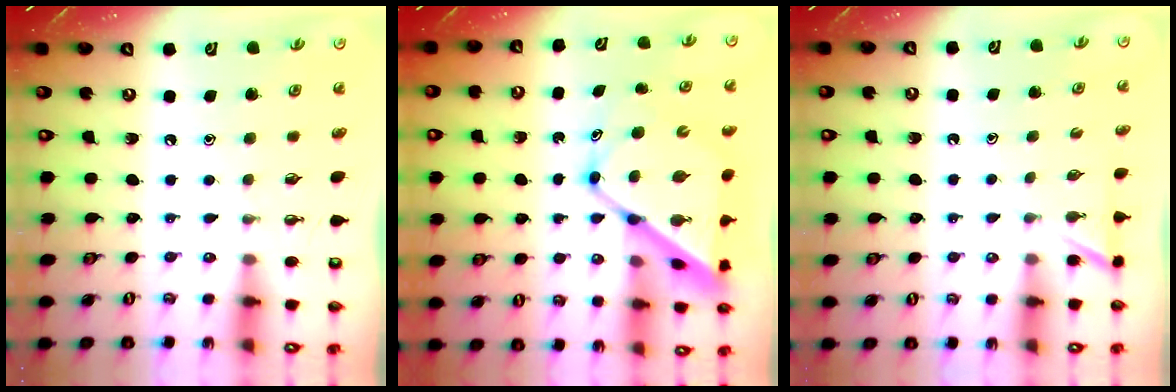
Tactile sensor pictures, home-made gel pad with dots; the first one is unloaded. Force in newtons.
{"total": 14.5, "press": 14.5, "slide": 1.0}
{"total": 2.4, "press": 2.4, "slide": 0.2}